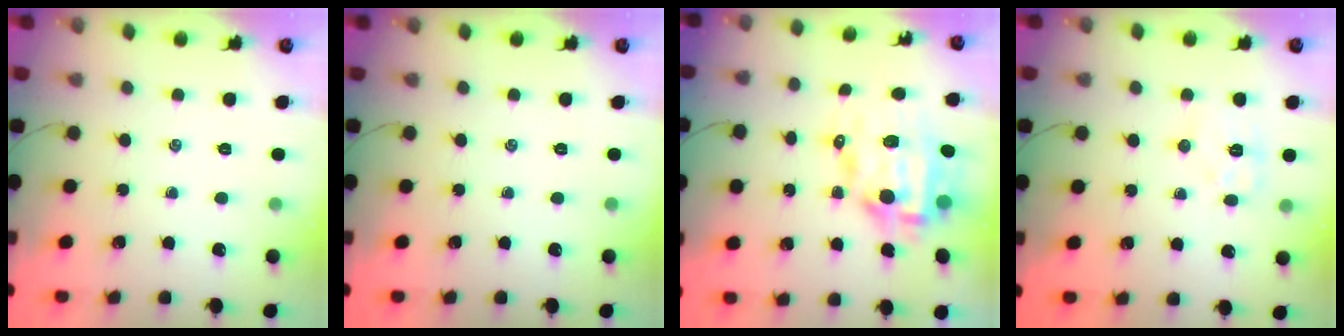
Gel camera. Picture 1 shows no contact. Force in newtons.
{"total": 0.0}
{"total": 12.3, "press": 11.9, "slide": 3.0}
{"total": 7.1, "press": 7.1, "slide": 0.5}